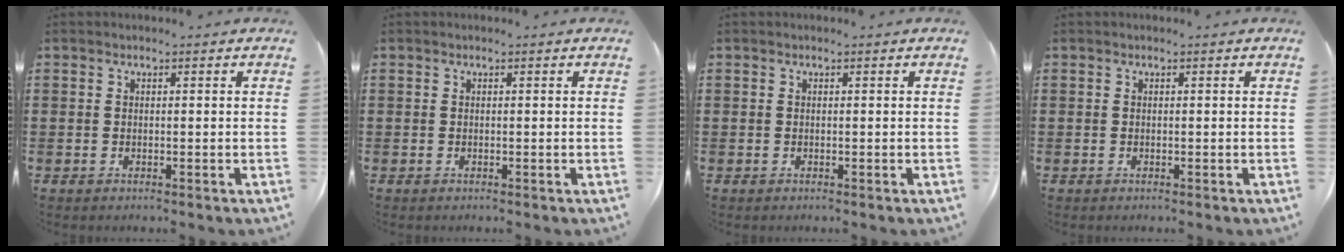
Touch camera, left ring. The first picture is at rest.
{"total": 0.0}
{"total": 0.0}
{"total": 0.0}